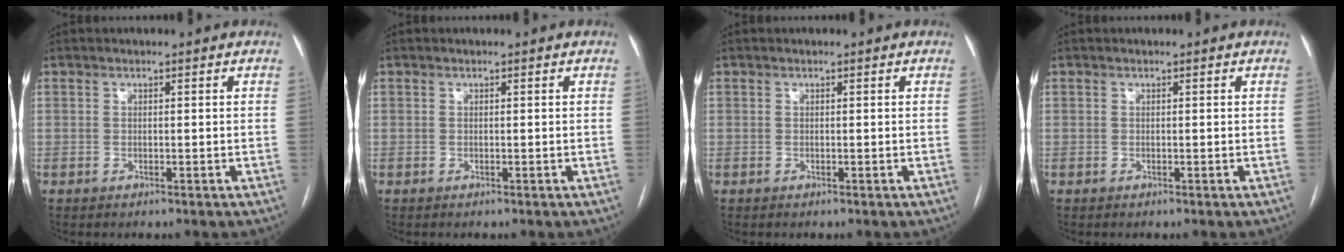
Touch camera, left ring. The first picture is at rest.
{"total": 0.0}
{"total": 0.0}
{"total": 0.0}